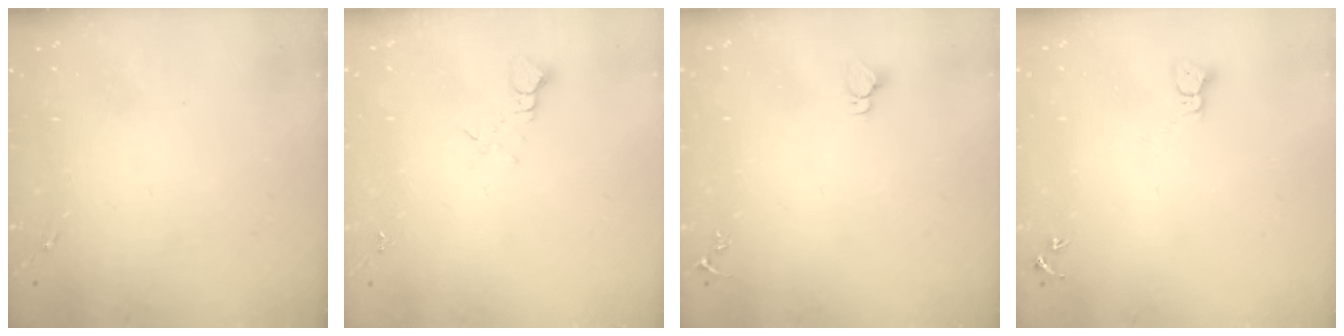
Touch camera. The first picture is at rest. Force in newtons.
{"total": 2.7, "press": 2.7, "slide": 0.2}
{"total": 2.9, "press": 2.9, "slide": 0.1}
{"total": 2.3, "press": 2.3, "slide": 0.3}